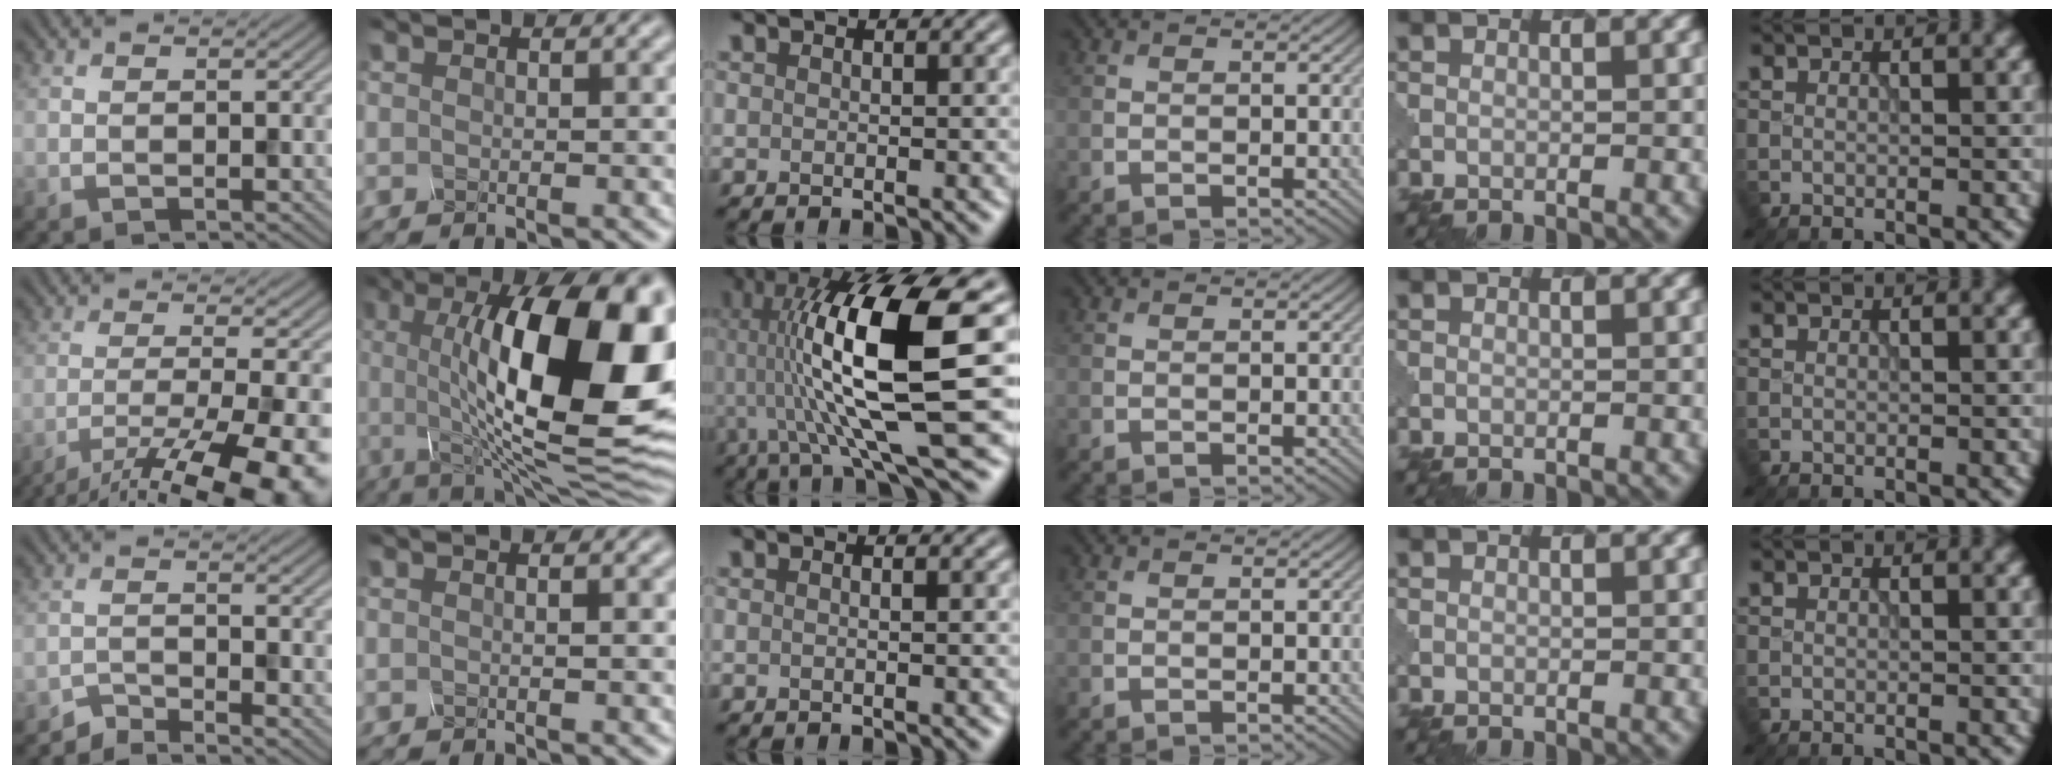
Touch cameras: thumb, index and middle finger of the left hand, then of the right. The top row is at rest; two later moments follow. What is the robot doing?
{"motion": "pour", "object": "mug"}